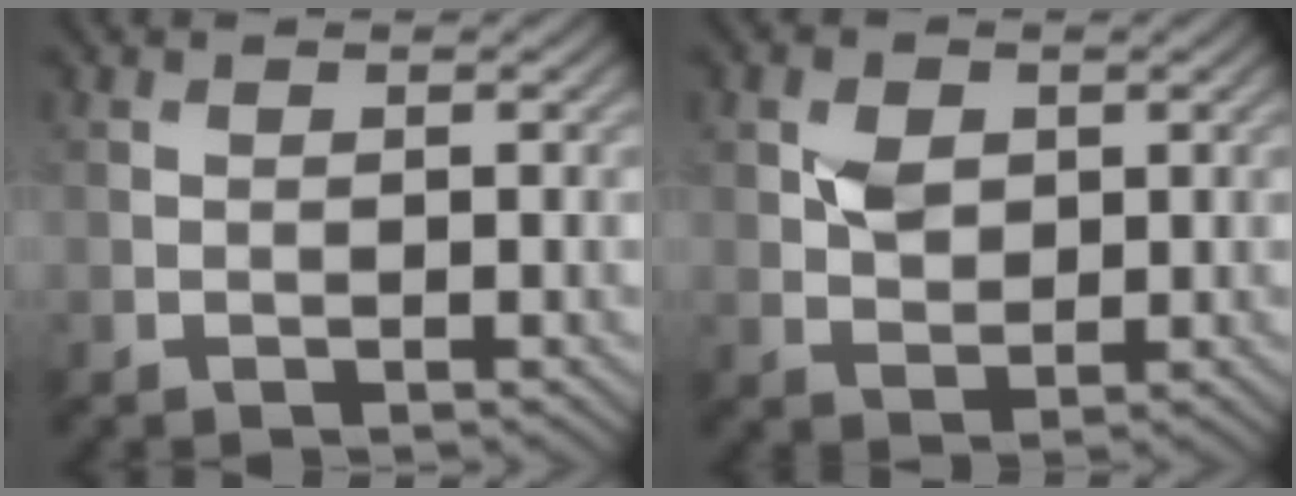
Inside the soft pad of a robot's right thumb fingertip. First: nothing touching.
{"total": 3.2, "force": [0.9, 2.4, 1.9], "torque": [-0.040, -0.002, 0.016]}